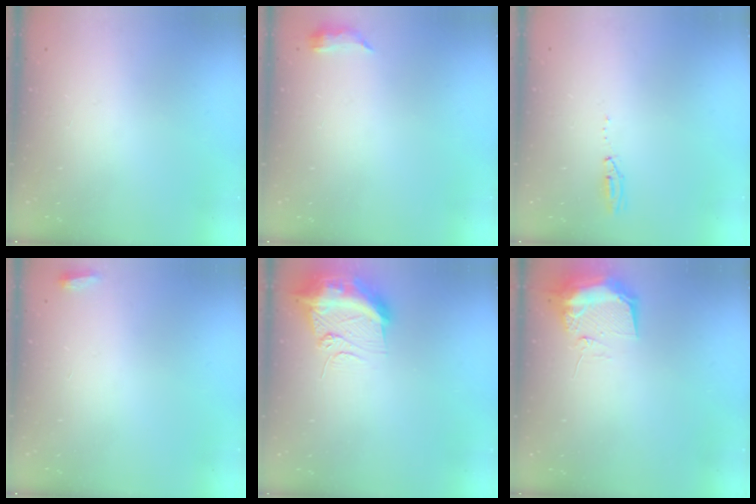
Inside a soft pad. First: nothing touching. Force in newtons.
{"total": 4.2, "press": 3.6, "slide": 2.0}
{"total": 15.4, "press": 4.4, "slide": 14.7}
{"total": 2.5, "press": 2.3, "slide": 1.0}
{"total": 13.2, "press": 13.1, "slide": 1.4}
{"total": 11.1, "press": 11.0, "slide": 1.2}